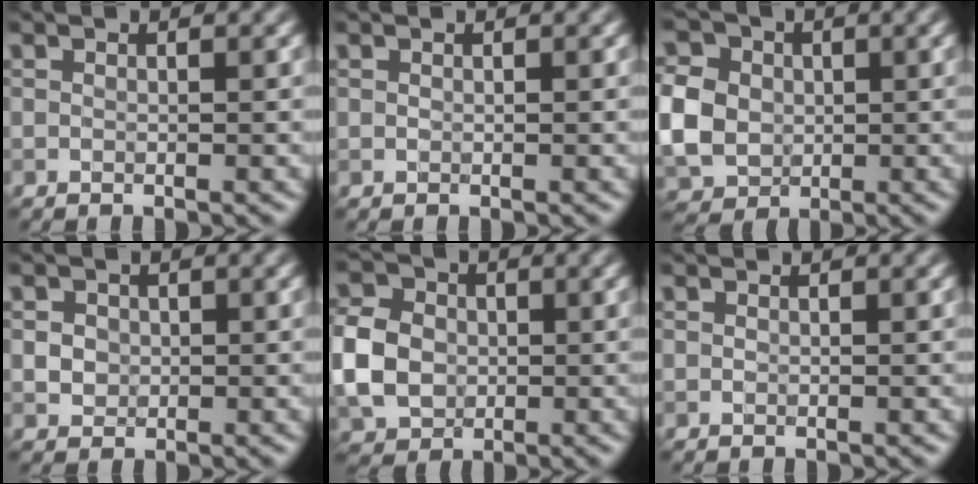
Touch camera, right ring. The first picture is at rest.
{"total": 0.0}
{"total": 6.2, "force": [-0.2, 5.4, 3.0], "torque": [-0.079, 0.009, -0.008]}
{"total": 2.2, "force": [0.6, 2.0, 0.8], "torque": [-0.007, 0.011, 0.007]}
{"total": 5.7, "force": [-0.5, 4.9, 3.0], "torque": [-0.071, 0.009, -0.021]}
{"total": 0.0}